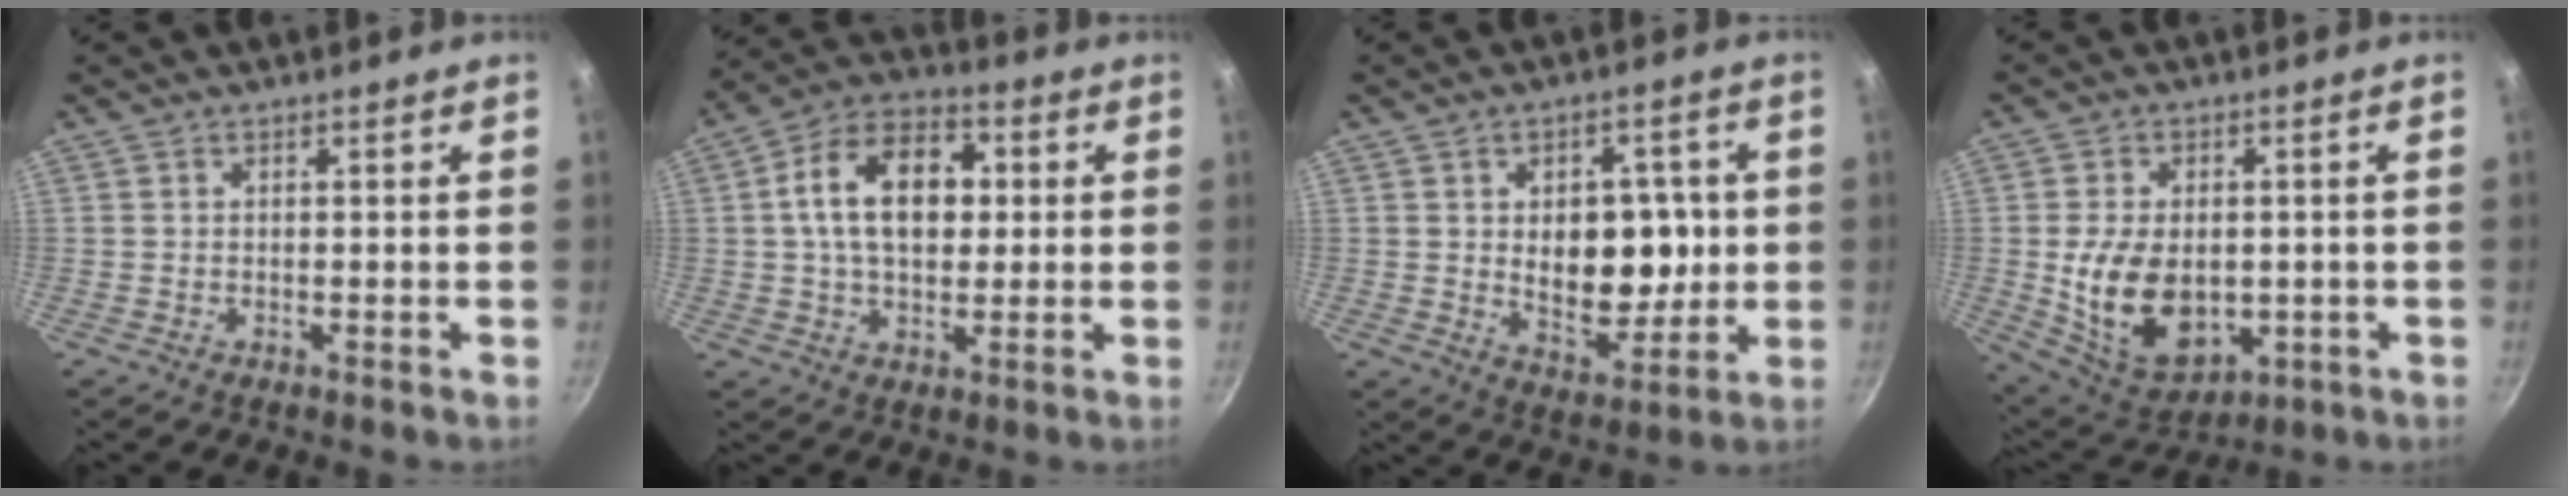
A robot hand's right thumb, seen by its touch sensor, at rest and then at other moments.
{"total": 15.2, "force": [2.1, 10.1, 11.2], "torque": [-0.153, 0.022, 0.019]}
{"total": 13.1, "force": [0.8, 8.6, 9.9], "torque": [-0.089, -0.011, 0.021]}
{"total": 14.6, "force": [-1.2, 9.9, 10.7], "torque": [-0.166, -0.011, 0.002]}